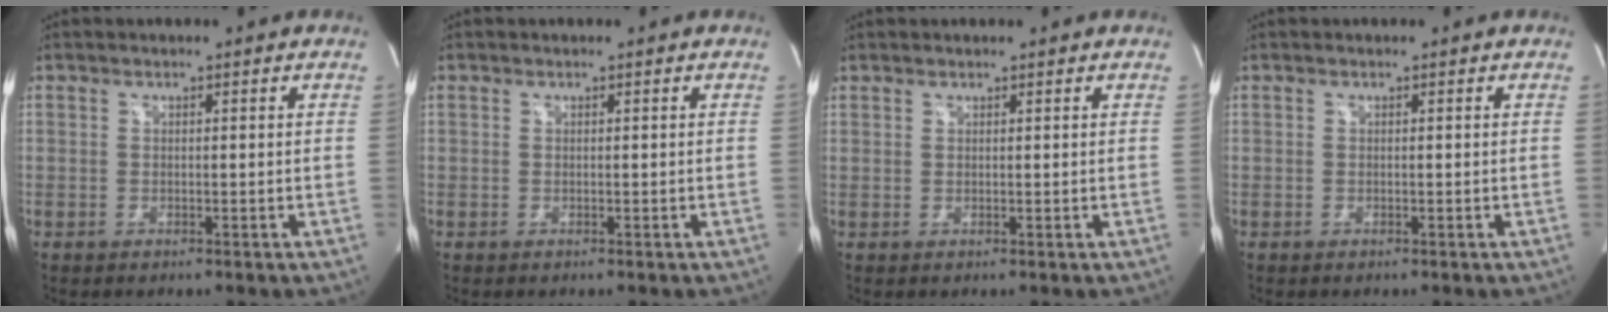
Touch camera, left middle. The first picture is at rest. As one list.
[{"total": 0.0}, {"total": 0.6, "force": [0.5, 0.3, 0.0], "torque": [-0.001, 0.001, 0.008]}, {"total": 0.0}]